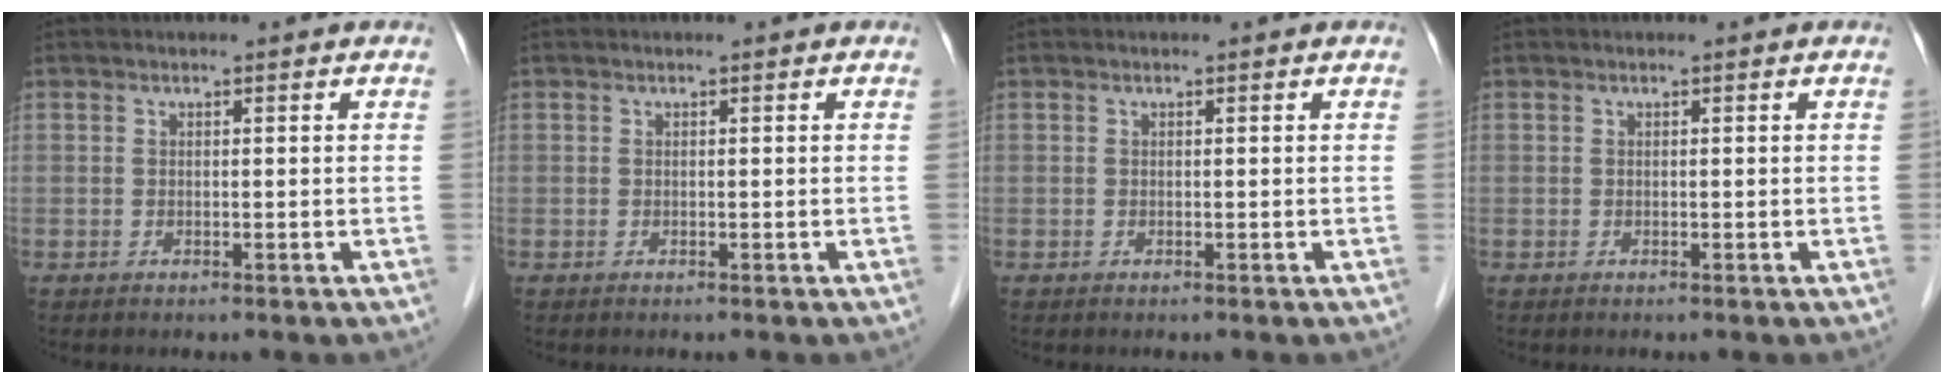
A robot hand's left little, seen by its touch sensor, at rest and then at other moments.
{"total": 0.0}
{"total": 0.0}
{"total": 0.0}